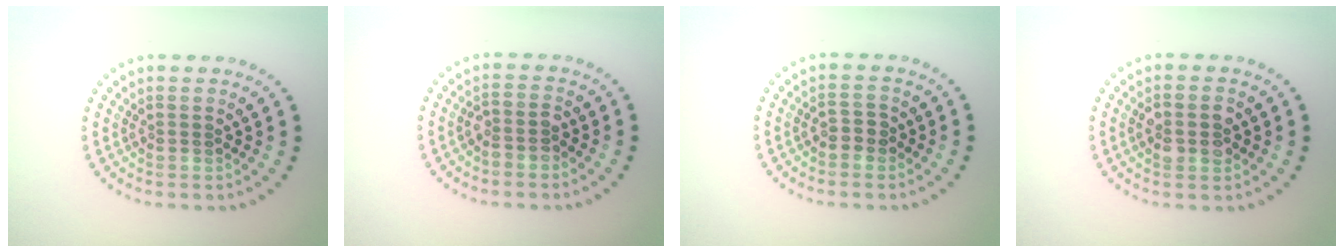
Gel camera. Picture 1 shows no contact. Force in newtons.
{"total": 1.8, "press": 1.5, "slide": 0.9}
{"total": 1.2, "press": 1.0, "slide": 0.5}
{"total": 2.9, "press": 2.9, "slide": 0.2}